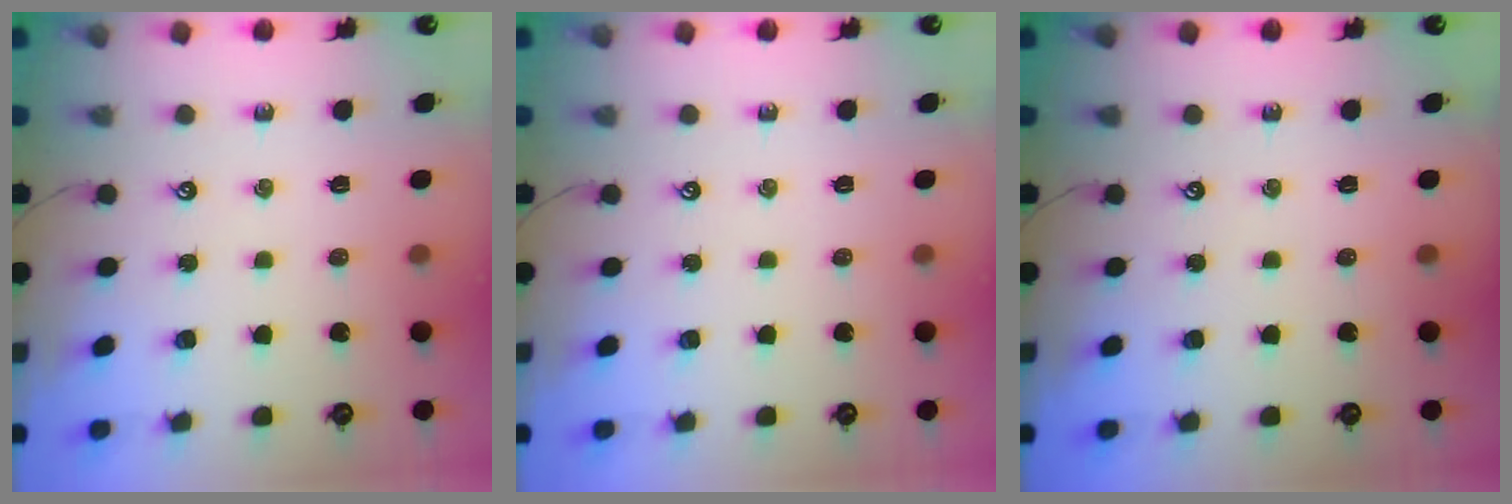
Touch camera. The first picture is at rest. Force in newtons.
{"total": 0.0}
{"total": 0.0}